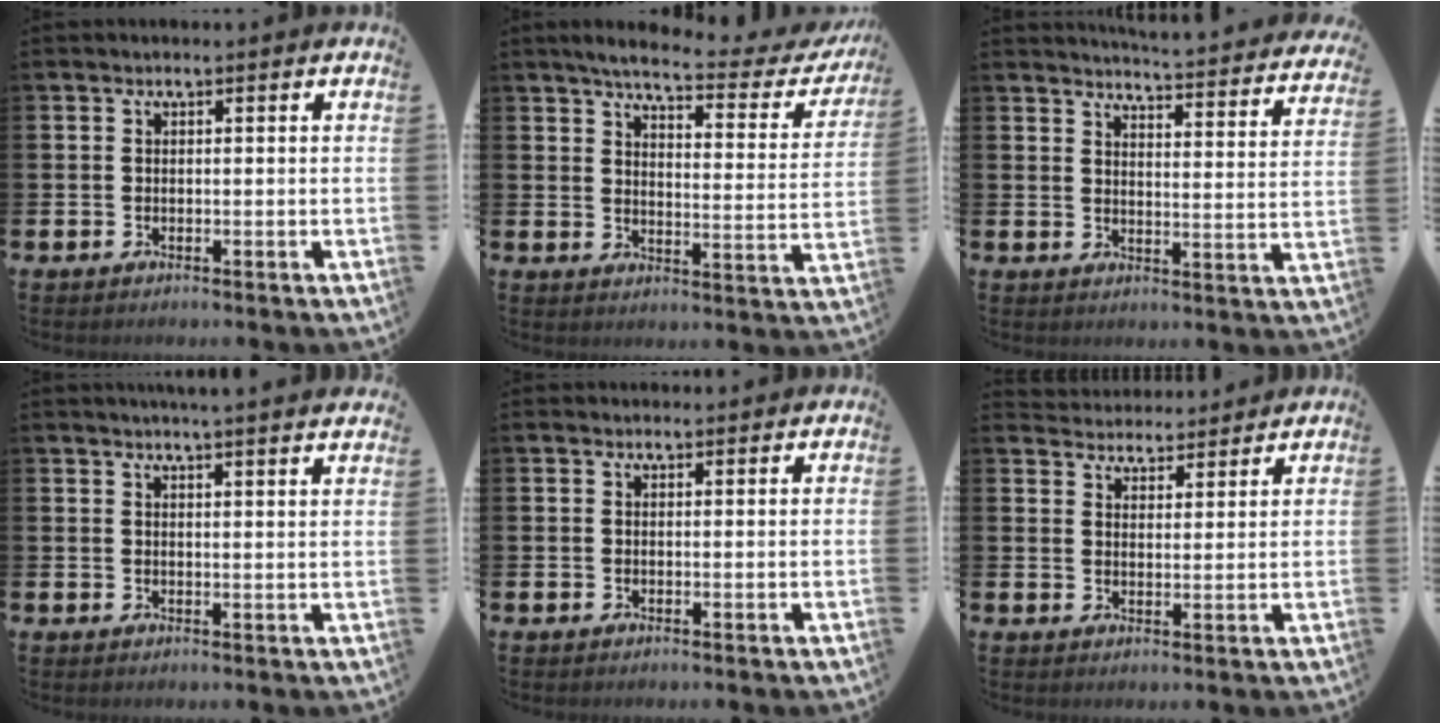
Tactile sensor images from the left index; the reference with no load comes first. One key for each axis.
{"total": 5.3, "fx": 4.6, "fy": 0.9, "fz": 2.6, "tx": -0.058, "ty": -0.033, "tz": 0.068}
{"total": 4.8, "fx": 4.8, "fy": -0.2, "fz": 0.7, "tx": -0.019, "ty": -0.044, "tz": 0.079}
{"total": 3.3, "fx": 3.1, "fy": -0.8, "fz": 0.0, "tx": -0.001, "ty": -0.021, "tz": 0.057}
{"total": 0.9, "fx": 0.8, "fy": 0.2, "fz": 0.1, "tx": 0.017, "ty": -0.006, "tz": 0.012}
{"total": 4.1, "fx": 4.0, "fy": 0.8, "fz": -0.4, "tx": -0.003, "ty": -0.026, "tz": 0.072}